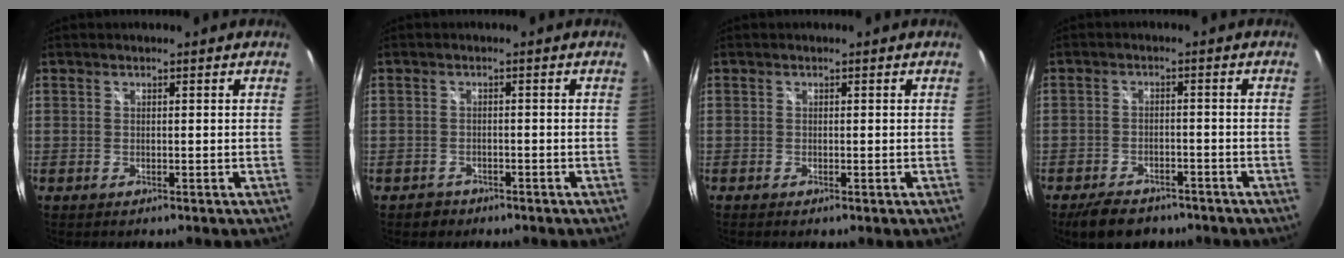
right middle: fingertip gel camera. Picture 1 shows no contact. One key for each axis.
{"total": 2.4, "fx": -1.6, "fy": 1.7, "fz": 0.3, "tx": -0.014, "ty": 0.001, "tz": -0.022}
{"total": 0.6, "fx": -0.3, "fy": 0.0, "fz": 0.5, "tx": -0.009, "ty": 0.000, "tz": -0.006}
{"total": 8.7, "fx": -6.7, "fy": 4.1, "fz": 3.8, "tx": -0.089, "ty": 0.000, "tz": -0.100}